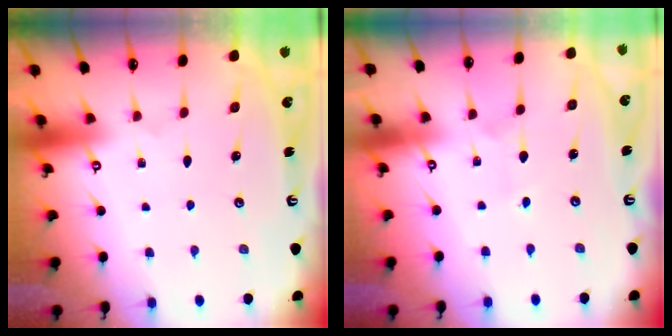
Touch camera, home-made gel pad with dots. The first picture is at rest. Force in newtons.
{"total": 2.7, "press": 2.7, "slide": 0.2}